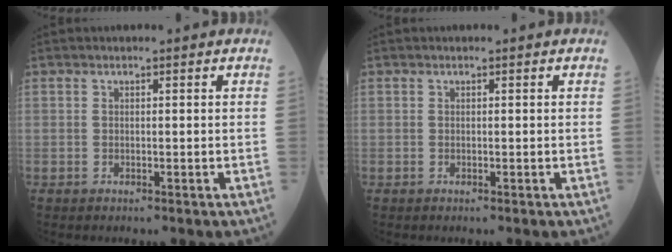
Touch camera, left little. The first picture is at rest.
{"total": 0.0}